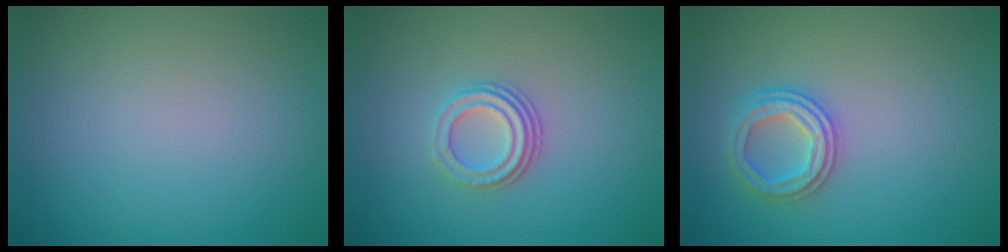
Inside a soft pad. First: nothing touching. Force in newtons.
{"total": 2.9, "press": 2.2, "slide": 1.9}
{"total": 2.6, "press": 2.6, "slide": 0.1}